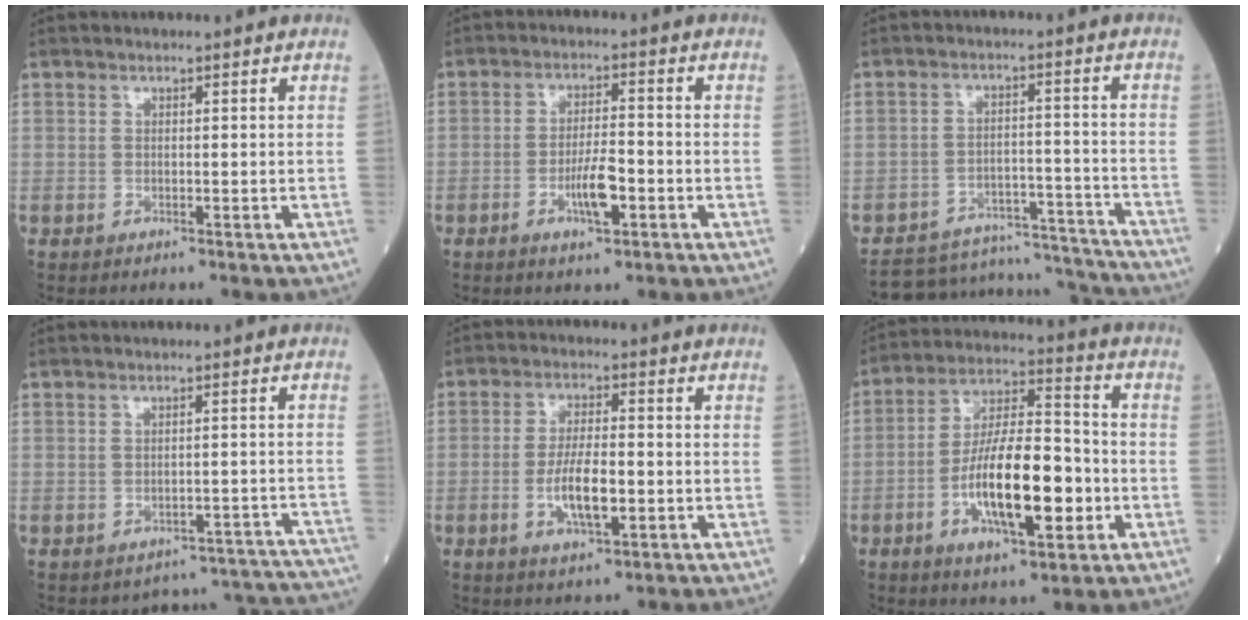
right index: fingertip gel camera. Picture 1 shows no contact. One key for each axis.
{"total": 6.2, "fx": -2.4, "fy": 1.7, "fz": 5.4, "tx": -0.106, "ty": 0.002, "tz": -0.039}
{"total": 15.7, "fx": -15.2, "fy": 3.4, "fz": 1.8, "tx": -0.028, "ty": 0.041, "tz": -0.209}
{"total": 15.5, "fx": -14.8, "fy": 3.7, "fz": 2.8, "tx": -0.011, "ty": 0.043, "tz": -0.166}
{"total": 8.0, "fx": -1.9, "fy": 2.6, "fz": 7.3, "tx": -0.146, "ty": 0.001, "tz": -0.031}
{"total": 16.6, "fx": -4.4, "fy": 5.1, "fz": 15.2, "tx": -0.286, "ty": 0.007, "tz": -0.073}